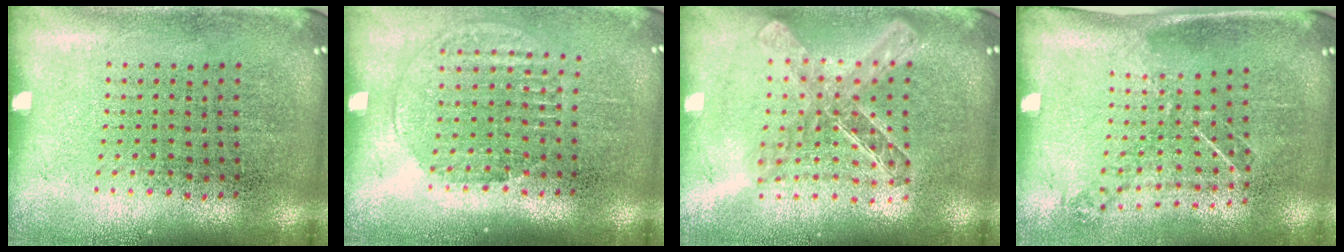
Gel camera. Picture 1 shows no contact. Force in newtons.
{"total": 1.4, "press": 1.2, "slide": 0.7}
{"total": 1.9, "press": 1.7, "slide": 1.0}
{"total": 1.1, "press": 0.9, "slide": 0.6}